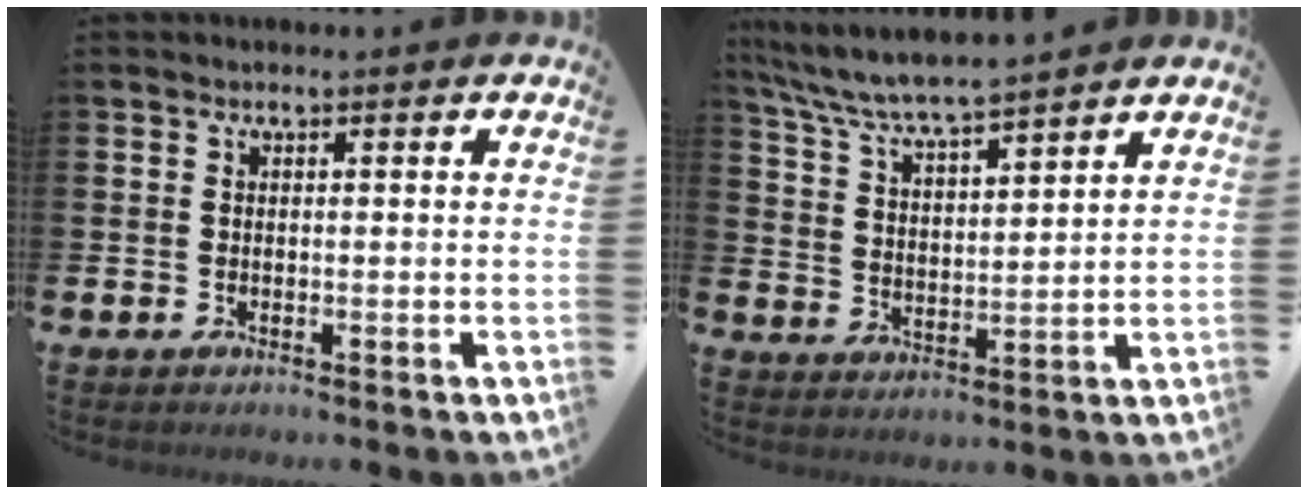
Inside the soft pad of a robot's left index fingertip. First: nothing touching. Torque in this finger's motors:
{"motor_torque": [0.10, -0.27, 0.93, 0.21]}